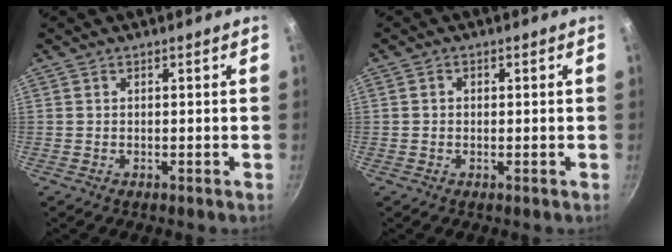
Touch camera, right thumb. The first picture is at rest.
{"total": 1.1, "force": [0.0, 1.0, 0.5], "torque": [-0.007, 0.005, -0.001]}